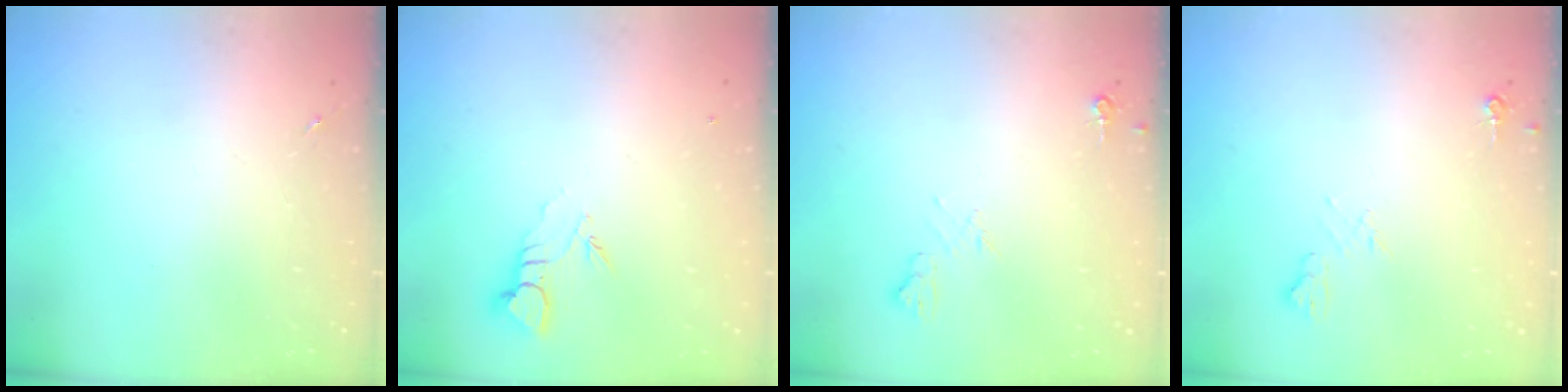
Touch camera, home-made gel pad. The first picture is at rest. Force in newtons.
{"total": 3.5, "press": 3.5, "slide": 0.2}
{"total": 6.4, "press": 6.3, "slide": 1.2}
{"total": 6.4, "press": 6.3, "slide": 1.2}